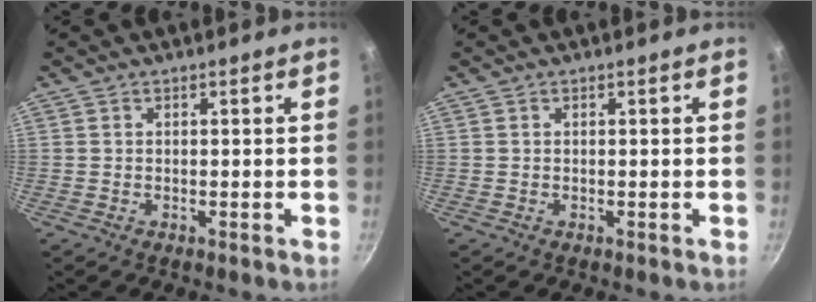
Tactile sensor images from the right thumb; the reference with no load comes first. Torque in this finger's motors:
{"motor_torque": [-0.73, -0.25, 0.00, 0.00, -0.01]}